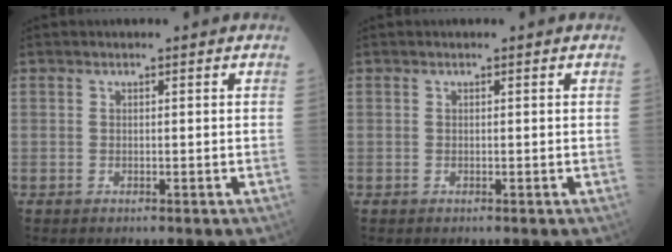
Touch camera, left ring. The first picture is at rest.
{"total": 0.0}